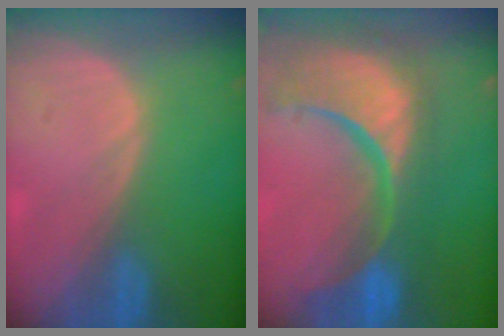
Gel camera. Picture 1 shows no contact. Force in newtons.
{"total": 15.5, "press": 12.2, "slide": 9.5}